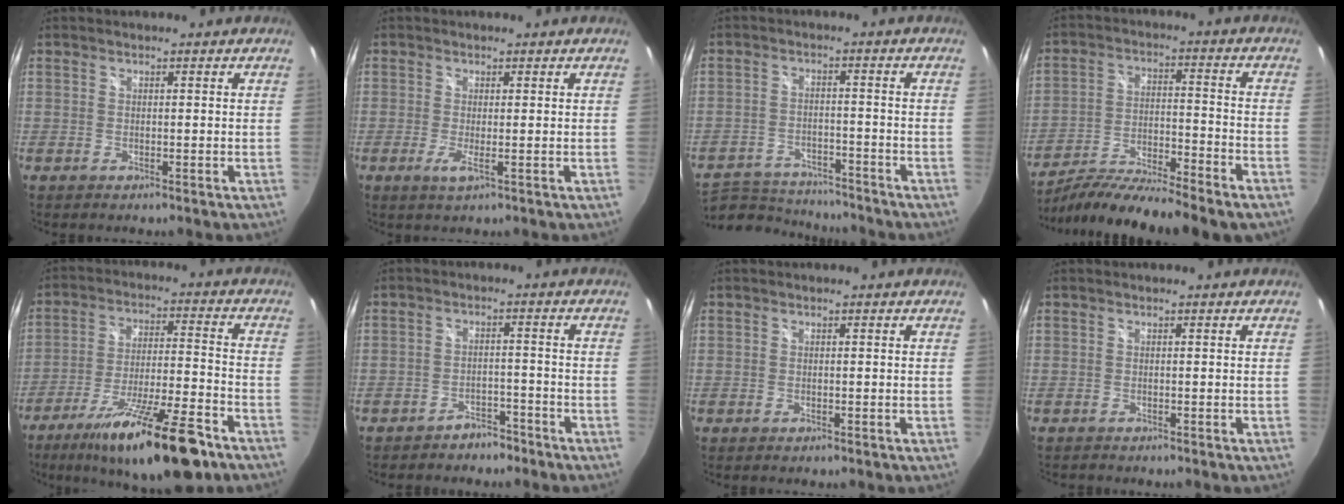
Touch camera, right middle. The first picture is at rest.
{"total": 2.0, "force": [-0.6, 0.0, 2.0], "torque": [-0.040, -0.009, -0.011]}
{"total": 15.4, "force": [-13.7, 4.8, 5.1], "torque": [-0.125, -0.001, -0.207]}
{"total": 17.7, "force": [-15.1, 0.6, 9.1], "torque": [-0.168, -0.044, -0.251]}
{"total": 20.2, "force": [-14.3, 3.9, 13.8], "torque": [-0.242, -0.030, -0.227]}
{"total": 4.5, "force": [-3.9, 2.3, 0.7], "torque": [-0.021, 0.016, -0.053]}
{"total": 0.6, "force": [-0.5, 0.2, 0.3], "torque": [-0.005, -0.002, -0.009]}
{"total": 1.2, "force": [-1.1, 0.3, 0.1], "torque": [-0.005, -0.006, -0.020]}